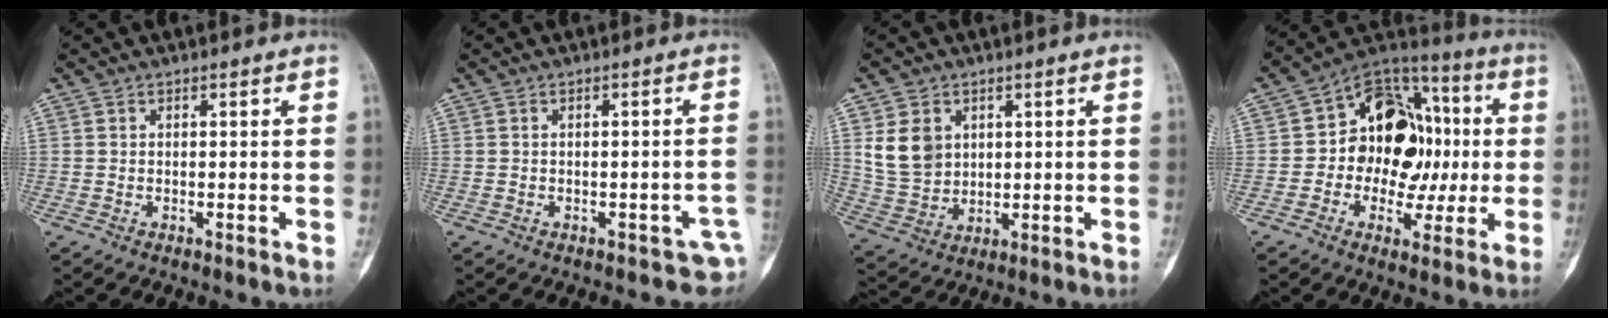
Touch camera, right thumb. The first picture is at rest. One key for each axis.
{"total": 3.6, "fx": -1.8, "fy": 2.1, "fz": 2.3, "tx": -0.007, "ty": 0.014, "tz": -0.020}
{"total": 8.9, "fx": 2.9, "fy": 7.0, "fz": 4.6, "tx": -0.067, "ty": -0.012, "tz": 0.071}
{"total": 18.0, "fx": 0.4, "fy": 13.1, "fz": 12.3, "tx": -0.122, "ty": 0.036, "tz": 0.000}